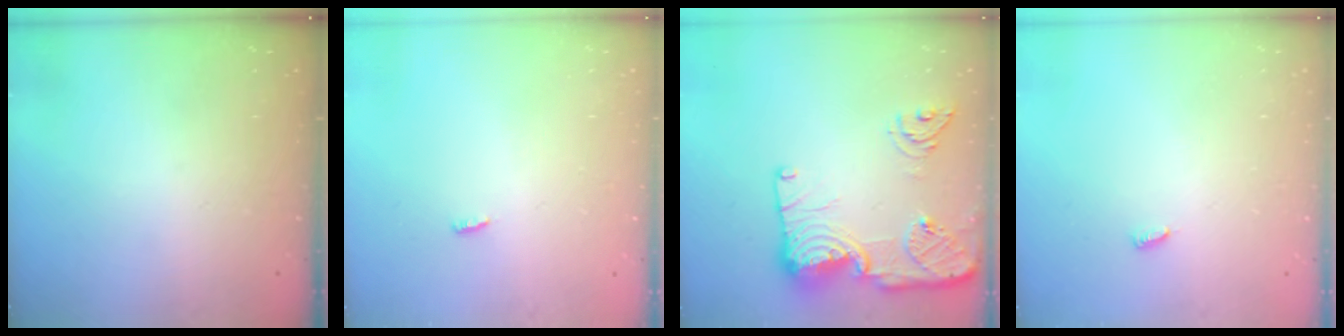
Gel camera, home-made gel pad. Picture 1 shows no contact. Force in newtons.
{"total": 2.8, "press": 2.7, "slide": 0.8}
{"total": 18.5, "press": 18.4, "slide": 2.0}
{"total": 3.2, "press": 3.2, "slide": 0.5}